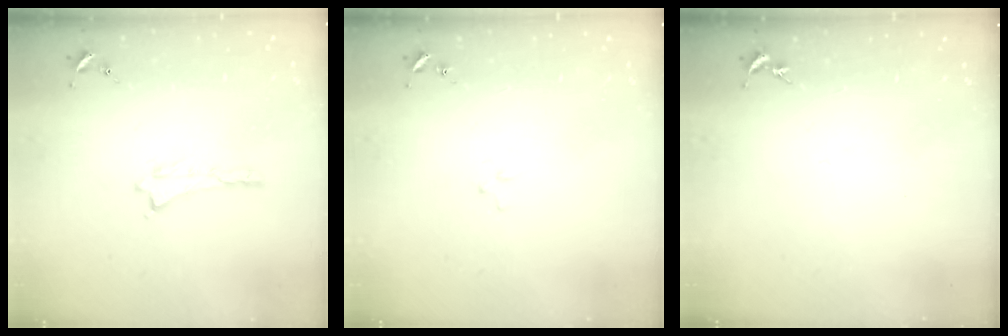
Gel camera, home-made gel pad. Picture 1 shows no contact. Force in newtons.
{"total": 0.7, "press": 0.7, "slide": 0.2}
{"total": 0.0}